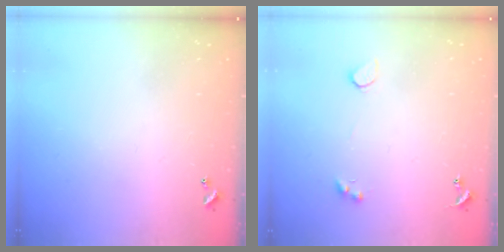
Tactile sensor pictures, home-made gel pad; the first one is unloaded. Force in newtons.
{"total": 2.1, "press": 1.9, "slide": 1.0}